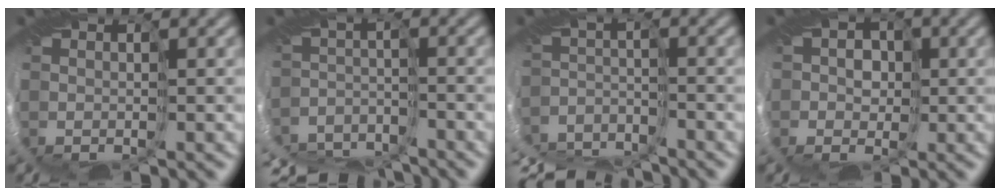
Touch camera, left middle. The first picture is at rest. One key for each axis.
{"total": 9.6, "fx": -9.0, "fy": 2.9, "fz": 1.4, "tx": -0.011, "ty": -0.007, "tz": -0.141}
{"total": 9.8, "fx": -9.4, "fy": 2.5, "fz": 1.3, "tx": -0.014, "ty": -0.012, "tz": -0.154}
{"total": 3.2, "fx": 0.3, "fy": 2.9, "fz": 1.3, "tx": -0.014, "ty": 0.009, "tz": 0.000}